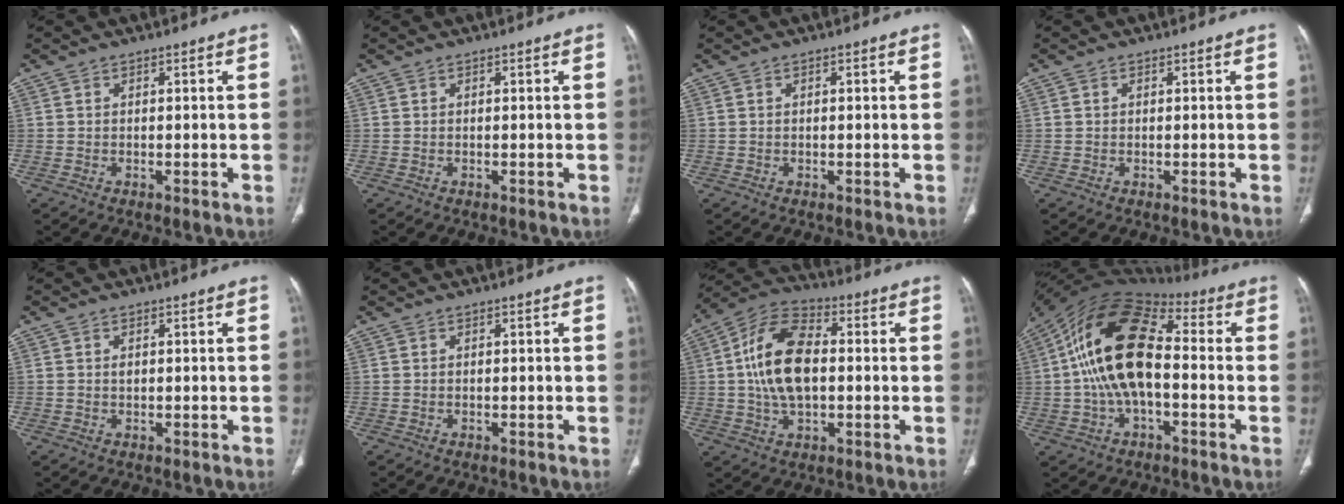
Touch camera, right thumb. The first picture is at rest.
{"total": 0.0}
{"total": 0.7, "force": [0.2, 0.2, 0.6], "torque": [-0.016, 0.007, 0.005]}
{"total": 0.0}
{"total": 0.8, "force": [0.2, 0.6, 0.6], "torque": [-0.009, 0.003, 0.005]}
{"total": 0.0}
{"total": 15.1, "force": [0.8, 8.6, 12.4], "torque": [-0.228, 0.023, 0.007]}
{"total": 18.8, "force": [-0.4, 10.0, 15.9], "torque": [-0.298, 0.041, -0.015]}